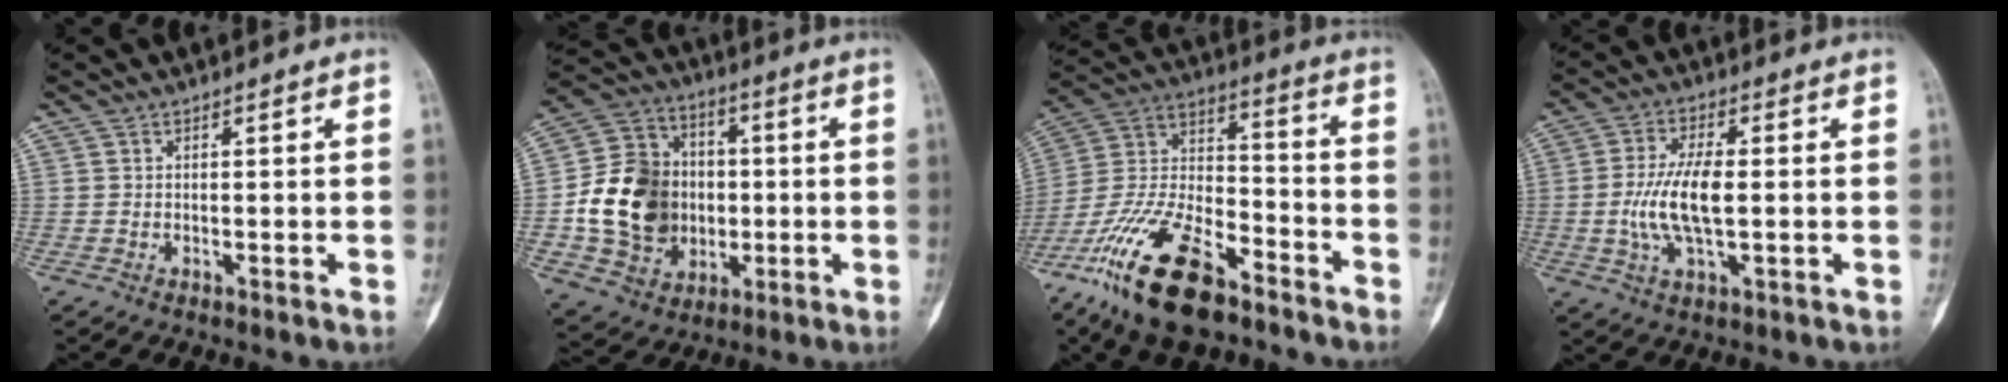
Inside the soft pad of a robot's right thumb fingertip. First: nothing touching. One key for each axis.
{"total": 19.3, "fx": -1.7, "fy": 15.7, "fz": 11.0, "tx": -0.166, "ty": 0.024, "tz": -0.023}
{"total": 22.5, "fx": -14.6, "fy": 9.2, "fz": 14.5, "tx": -0.309, "ty": 0.055, "tz": -0.274}
{"total": 10.2, "fx": -0.8, "fy": 4.1, "fz": 9.2, "tx": -0.192, "ty": 0.004, "tz": -0.015}